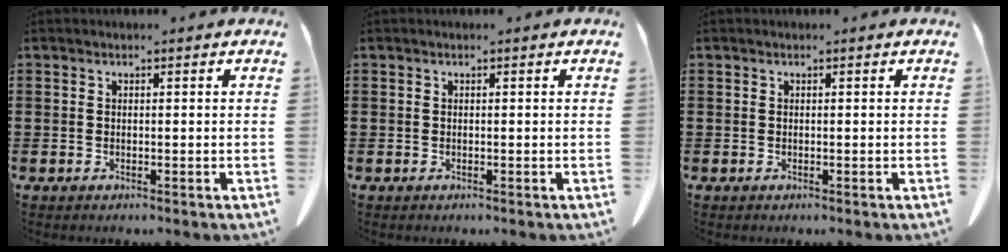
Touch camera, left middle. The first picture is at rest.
{"total": 0.0}
{"total": 0.0}